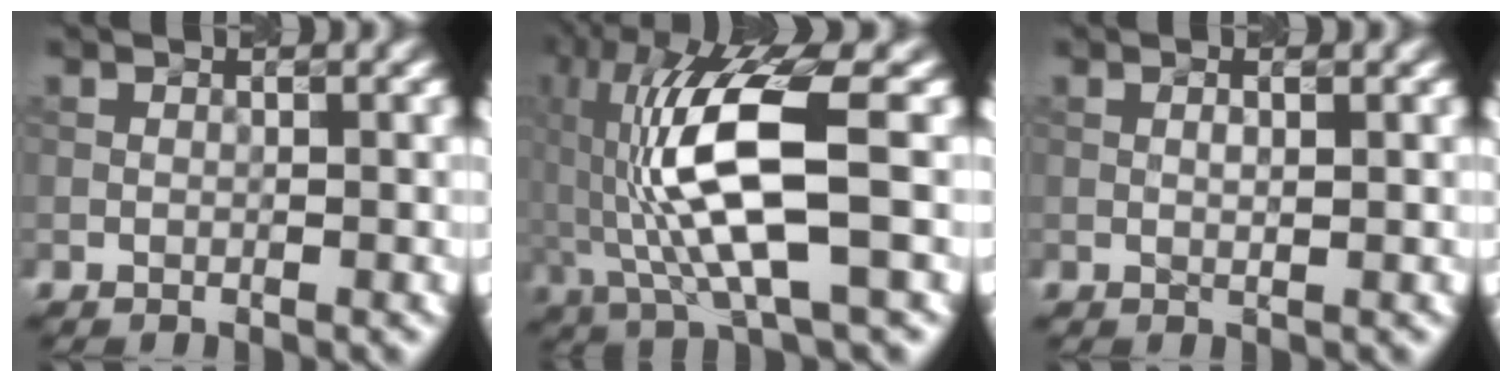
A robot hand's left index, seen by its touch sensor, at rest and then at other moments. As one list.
[{"total": 10.5, "force": [-0.5, 2.5, 10.1], "torque": [-0.205, 0.011, -0.009]}, {"total": 0.8, "force": [0.2, 0.1, 0.7], "torque": [-0.015, 0.002, 0.003]}]